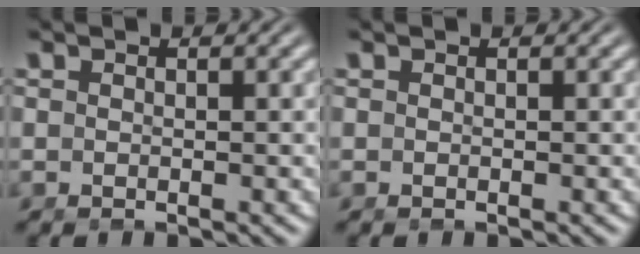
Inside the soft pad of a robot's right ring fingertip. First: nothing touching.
{"total": 0.0}